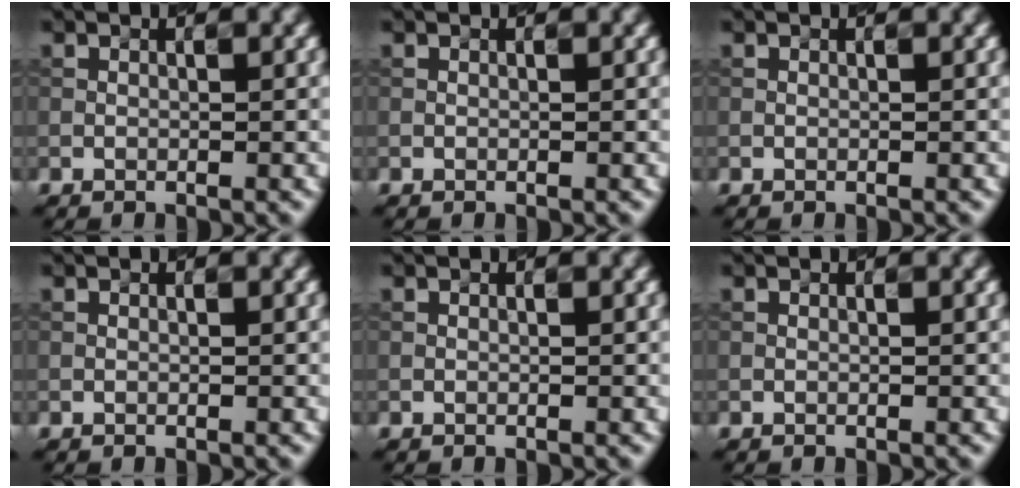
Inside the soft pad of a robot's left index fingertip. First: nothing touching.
{"total": 0.0}
{"total": 0.0}
{"total": 0.0}
{"total": 0.0}
{"total": 0.0}